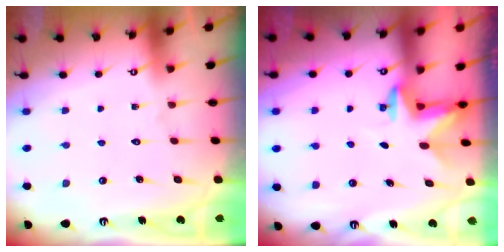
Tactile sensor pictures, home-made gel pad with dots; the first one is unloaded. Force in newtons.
{"total": 2.7, "press": 2.6, "slide": 0.6}